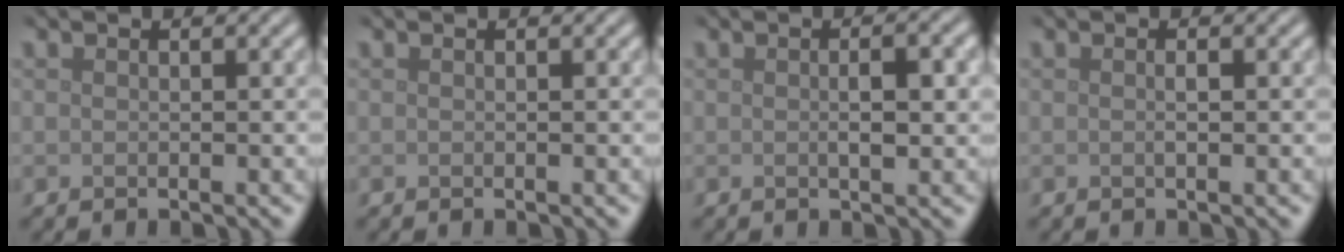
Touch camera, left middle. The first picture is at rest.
{"total": 0.0}
{"total": 2.5, "force": [0.0, 0.7, 2.4], "torque": [-0.040, -0.001, 0.000]}
{"total": 0.7, "force": [0.0, 0.1, 0.7], "torque": [-0.013, 0.000, 0.000]}